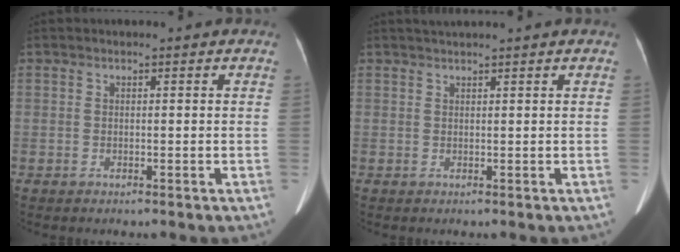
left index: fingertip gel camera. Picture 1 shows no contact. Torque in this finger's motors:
{"motor_torque": [0.11, -0.40, -0.01, 0.03]}